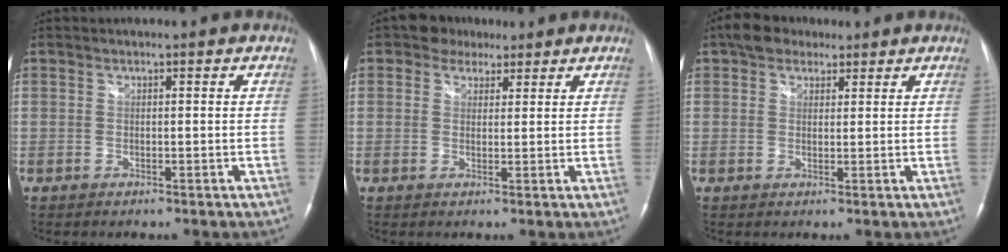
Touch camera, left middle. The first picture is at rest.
{"total": 3.9, "force": [2.6, 2.8, 0.8], "torque": [-0.021, 0.016, 0.041]}
{"total": 4.8, "force": [3.2, 3.1, 1.7], "torque": [-0.037, 0.022, 0.057]}